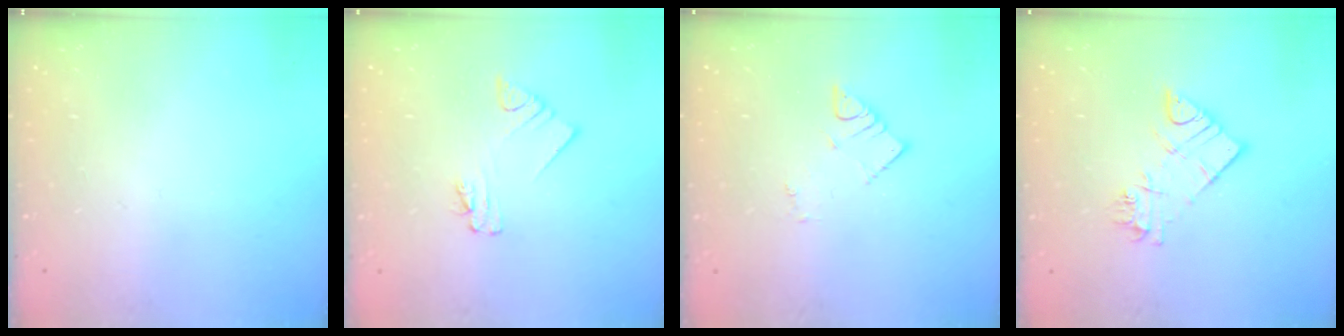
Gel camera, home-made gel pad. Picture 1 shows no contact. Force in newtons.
{"total": 2.0, "press": 2.0, "slide": 0.3}
{"total": 3.2, "press": 3.2, "slide": 0.1}
{"total": 10.0, "press": 9.9, "slide": 0.9}